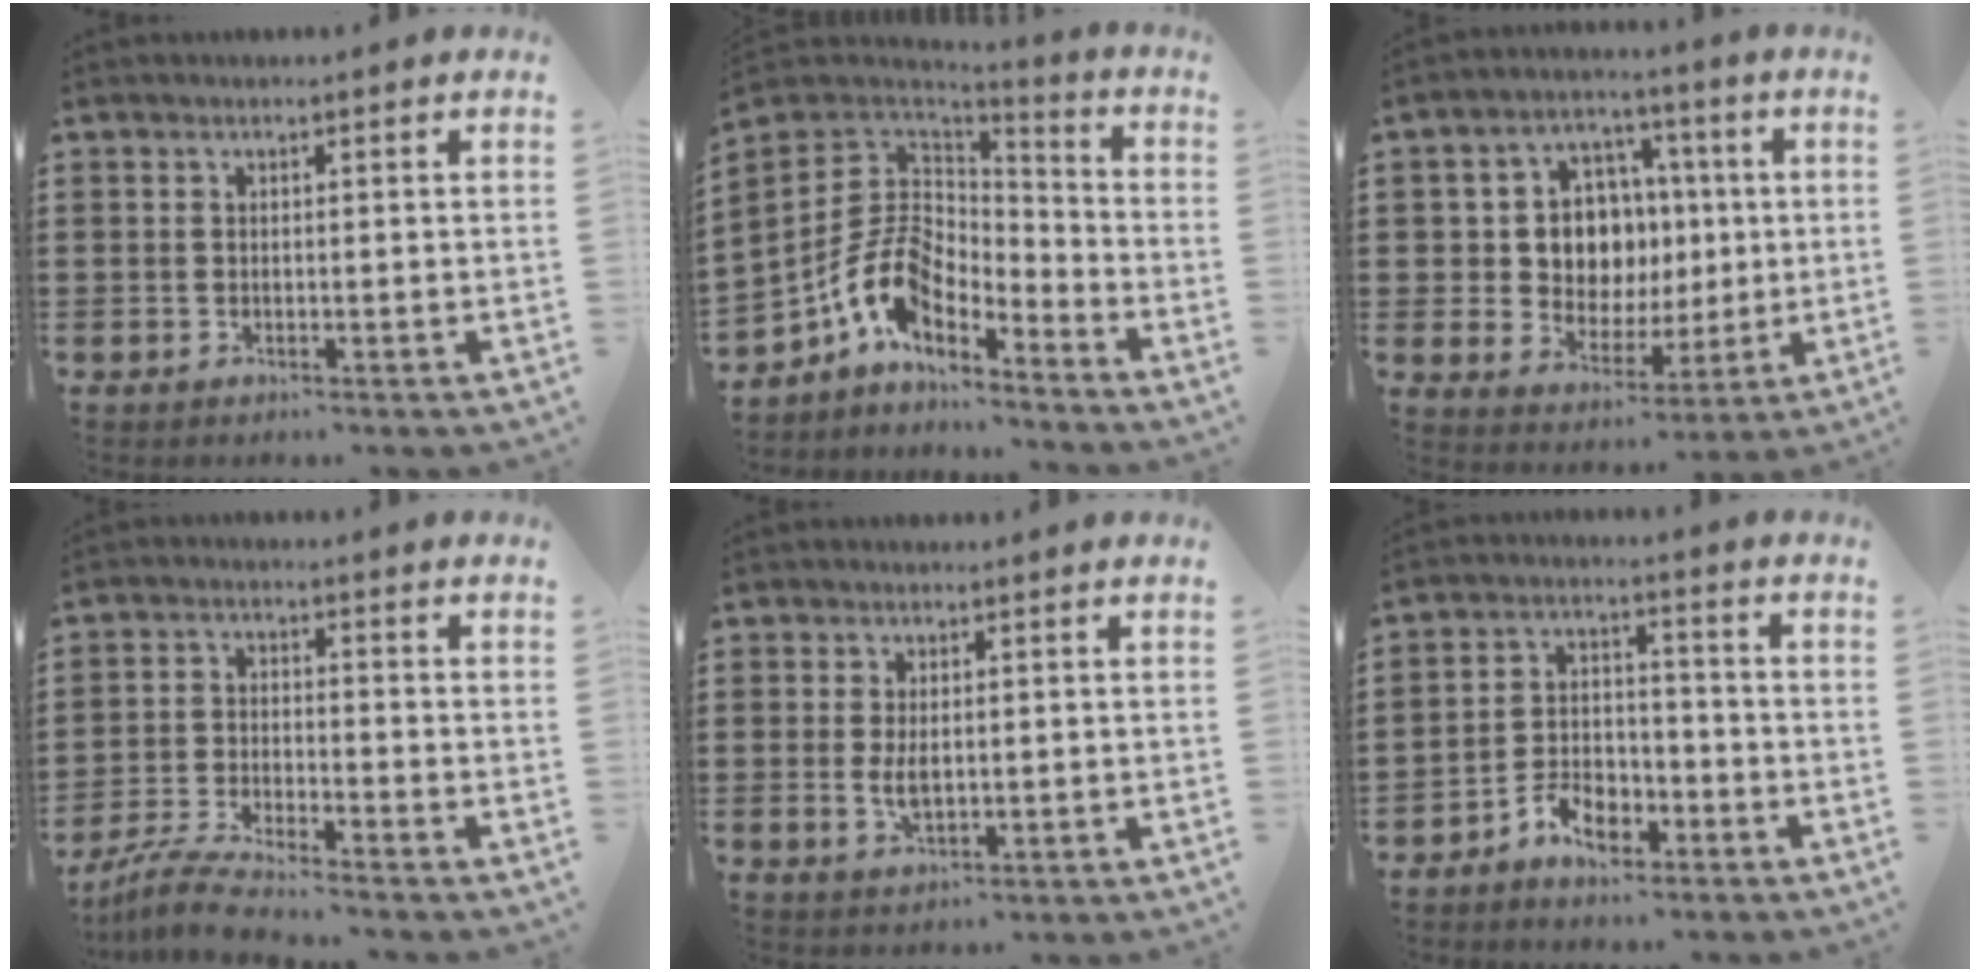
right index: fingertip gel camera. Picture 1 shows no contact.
{"total": 10.5, "force": [-4.3, 6.9, 6.6], "torque": [-0.169, 0.005, -0.089]}
{"total": 8.9, "force": [1.0, 7.7, 4.4], "torque": [-0.101, 0.016, 0.023]}
{"total": 5.2, "force": [-4.9, -0.4, 1.6], "torque": [-0.047, -0.016, -0.099]}
{"total": 3.3, "force": [0.1, 1.7, 2.8], "torque": [-0.063, 0.002, -0.001]}
{"total": 5.8, "force": [-4.2, 3.0, 2.6], "torque": [-0.056, 0.015, -0.081]}